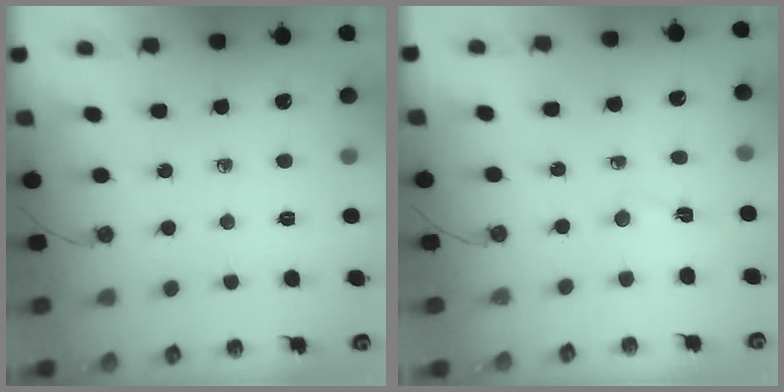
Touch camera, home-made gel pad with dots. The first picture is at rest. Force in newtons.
{"total": 4.0, "press": 1.2, "slide": 3.8}